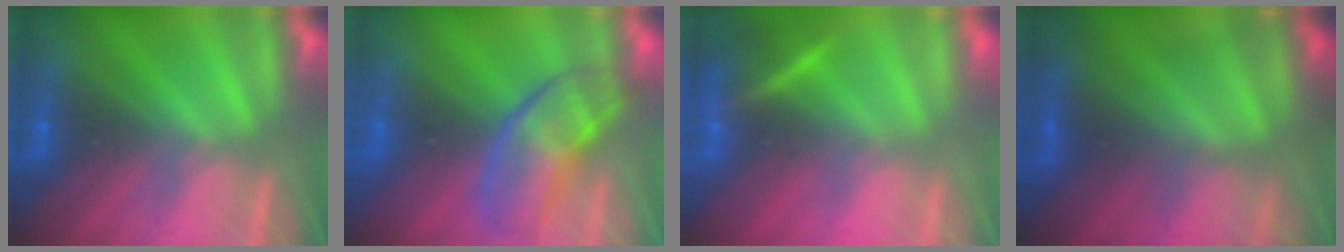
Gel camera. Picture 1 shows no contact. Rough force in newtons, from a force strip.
{"total": 2.8}
{"total": 2.8}
{"total": 5.0}